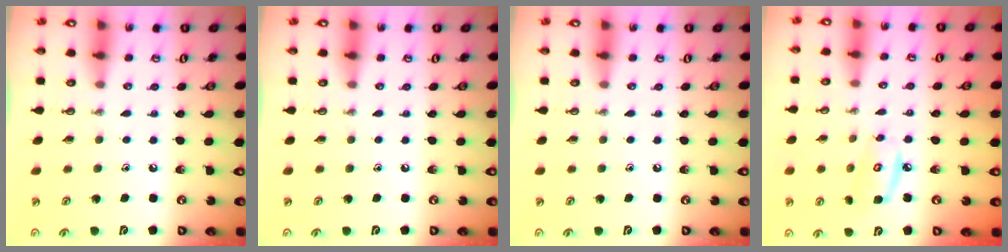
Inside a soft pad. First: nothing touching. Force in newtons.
{"total": 0.0}
{"total": 0.0}
{"total": 5.8, "press": 5.8, "slide": 0.4}